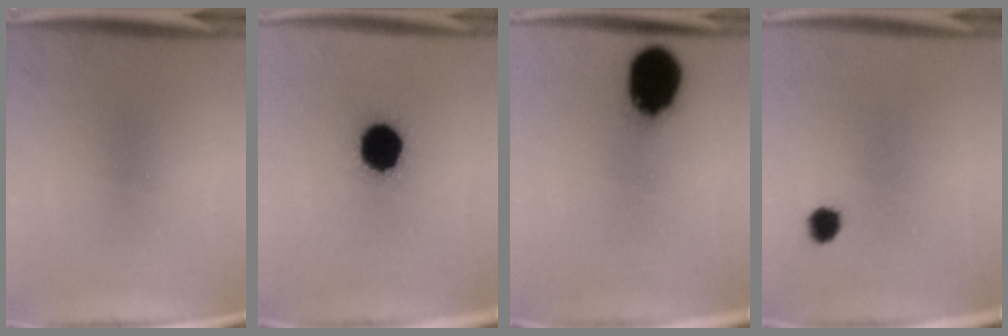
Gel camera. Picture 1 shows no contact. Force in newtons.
{"total": 13.8}
{"total": 16.4}
{"total": 2.7}